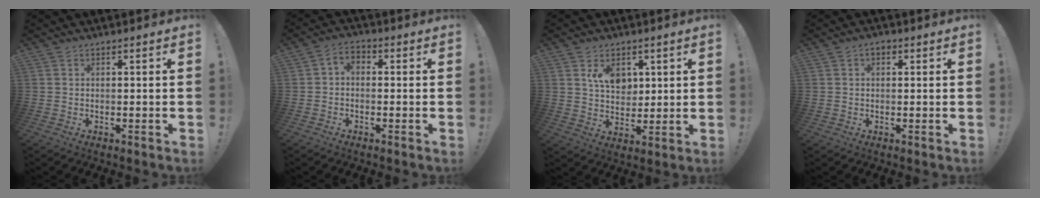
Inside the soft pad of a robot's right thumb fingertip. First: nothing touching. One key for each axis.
{"total": 3.1, "fx": -1.4, "fy": 2.2, "fz": 1.8, "tx": -0.034, "ty": 0.007, "tz": -0.027}
{"total": 8.4, "fx": 3.7, "fy": 6.2, "fz": 4.3, "tx": -0.068, "ty": -0.012, "tz": 0.073}
{"total": 2.5, "fx": 0.7, "fy": 2.0, "fz": 1.3, "tx": -0.016, "ty": 0.000, "tz": 0.012}